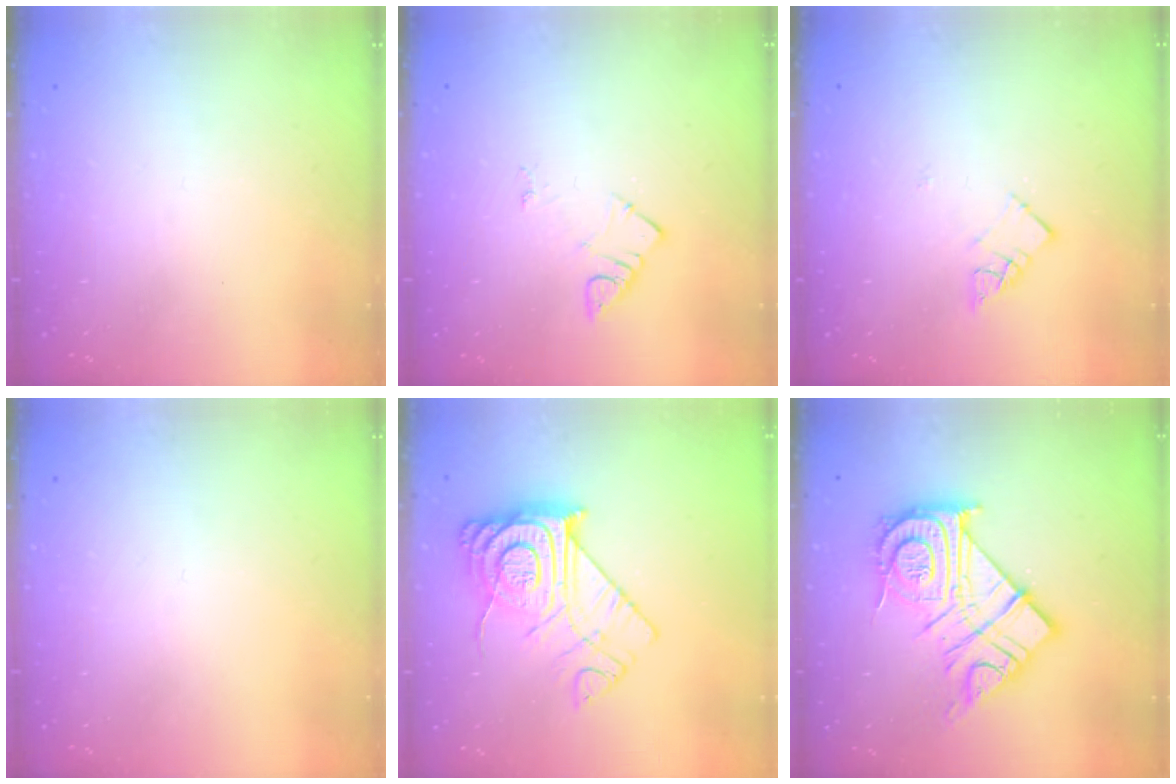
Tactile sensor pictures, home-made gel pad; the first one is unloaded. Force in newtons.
{"total": 3.8, "press": 3.8, "slide": 0.5}
{"total": 5.4, "press": 5.4, "slide": 0.1}
{"total": 0.0}
{"total": 16.4, "press": 16.3, "slide": 1.7}
{"total": 20.9, "press": 20.8, "slide": 1.9}